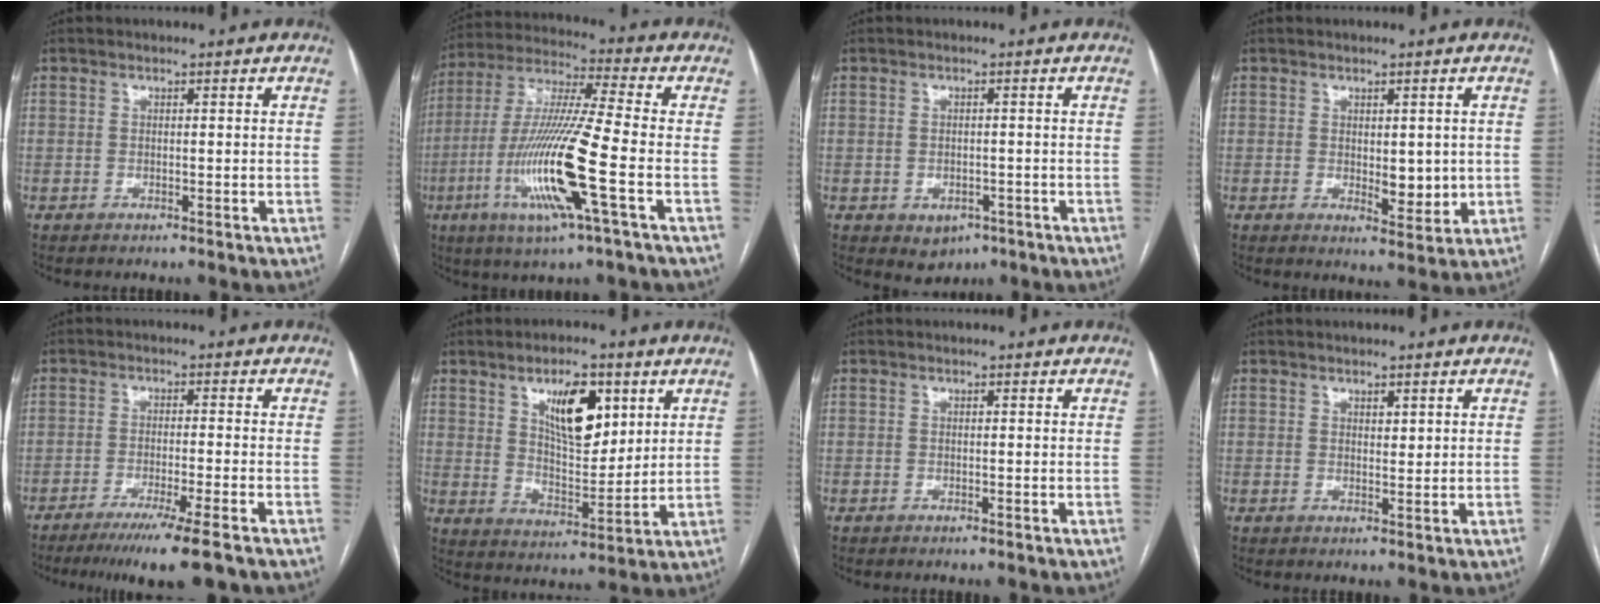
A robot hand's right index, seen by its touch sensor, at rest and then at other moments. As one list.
[{"total": 16.8, "force": [-5.2, -0.1, 16.0], "torque": [-0.333, -0.016, -0.100]}, {"total": 3.5, "force": [-1.6, 2.6, 1.6], "torque": [-0.017, 0.000, -0.007]}, {"total": 4.5, "force": [0.1, 2.2, 4.0], "torque": [-0.056, -0.010, 0.012]}, {"total": 10.2, "force": [-7.5, -1.1, 6.7], "torque": [-0.093, -0.026, -0.114]}, {"total": 10.7, "force": [4.8, 4.1, 8.6], "torque": [-0.146, 0.003, 0.091]}, {"total": 0.0}, {"total": 1.2, "force": [0.8, 0.5, 0.8], "torque": [-0.012, -0.004, 0.015]}]